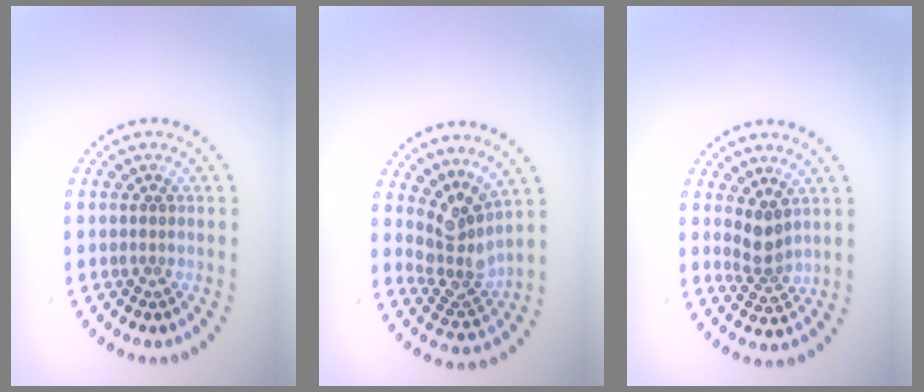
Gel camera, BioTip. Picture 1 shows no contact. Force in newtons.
{"total": 3.6, "press": 2.5, "slide": 2.6}
{"total": 2.5, "press": 1.9, "slide": 1.6}